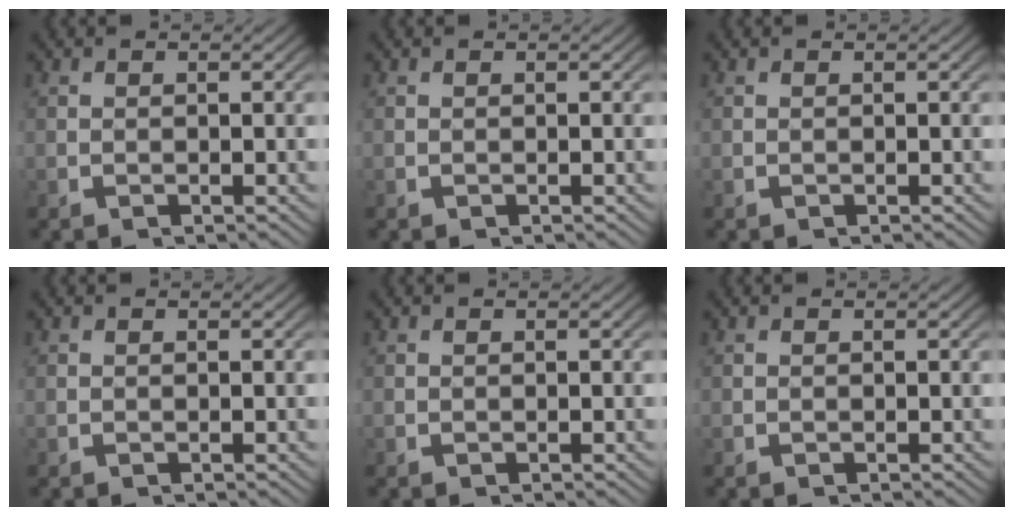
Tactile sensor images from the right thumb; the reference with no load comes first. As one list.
[{"total": 0.0}, {"total": 0.0}, {"total": 0.0}, {"total": 0.0}, {"total": 0.0}]